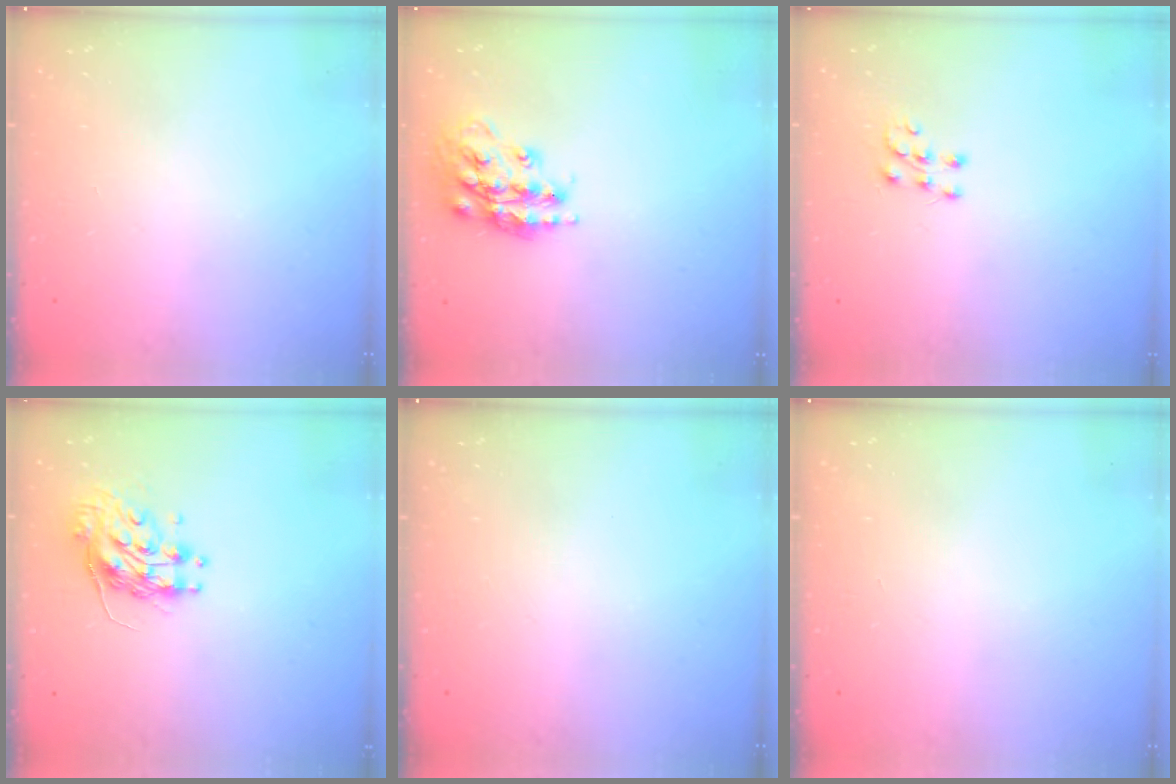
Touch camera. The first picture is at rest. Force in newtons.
{"total": 16.8, "press": 16.7, "slide": 1.5}
{"total": 6.0, "press": 5.9, "slide": 0.4}
{"total": 9.8, "press": 9.8, "slide": 0.7}
{"total": 0.0}
{"total": 0.0}